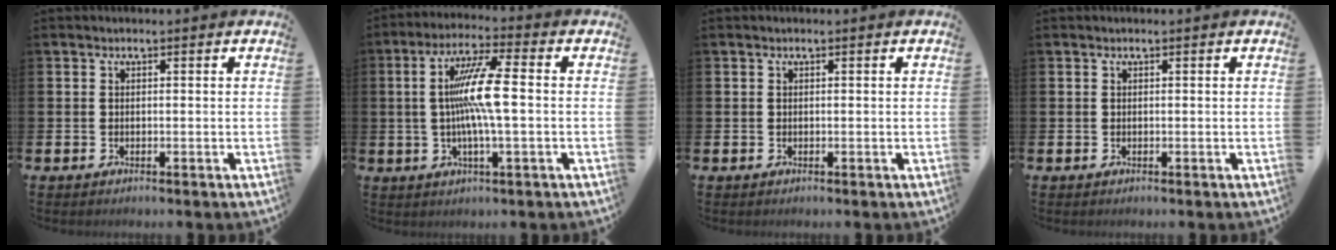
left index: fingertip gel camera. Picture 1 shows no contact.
{"total": 9.3, "force": [0.3, 1.3, 9.2], "torque": [-0.179, 0.005, -0.002]}
{"total": 0.0}
{"total": 0.0}